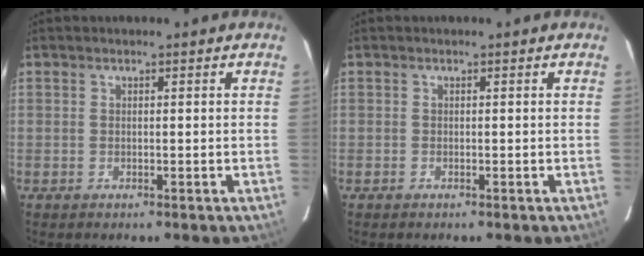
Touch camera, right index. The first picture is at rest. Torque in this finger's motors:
{"motor_torque": [-0.03, -0.02, 0.03, -0.01]}